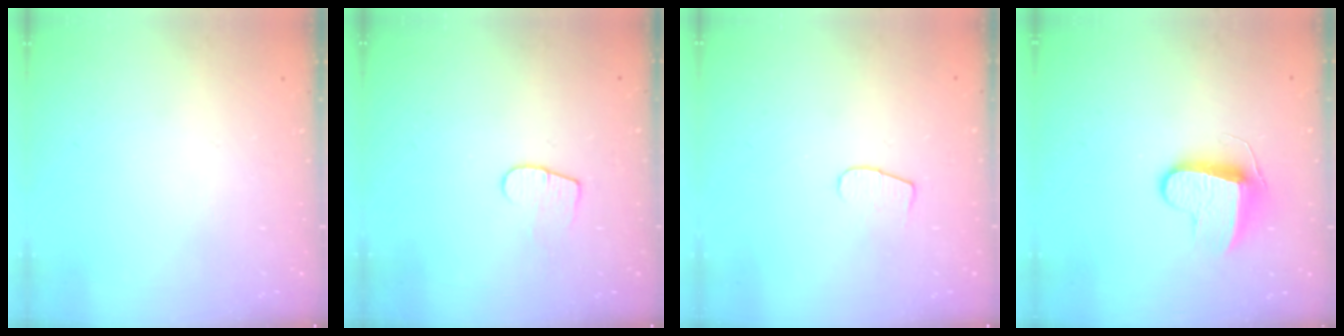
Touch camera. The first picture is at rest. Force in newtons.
{"total": 7.3, "press": 7.3, "slide": 0.5}
{"total": 5.9, "press": 5.9, "slide": 0.6}
{"total": 9.0, "press": 9.0, "slide": 0.2}